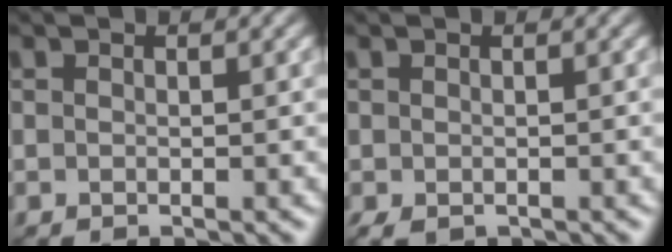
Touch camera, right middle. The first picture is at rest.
{"total": 1.3, "force": [-0.9, 0.7, 0.7], "torque": [-0.017, -0.010, -0.016]}